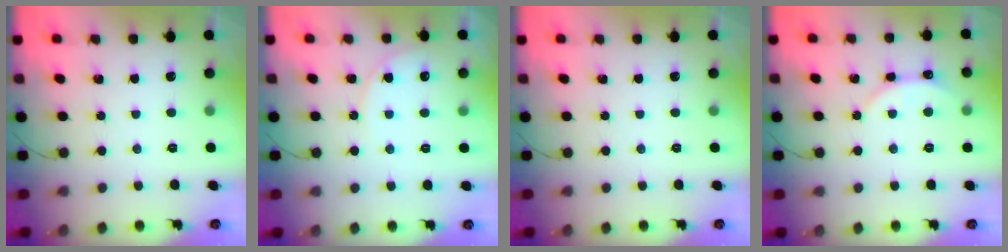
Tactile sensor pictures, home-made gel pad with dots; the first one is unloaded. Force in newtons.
{"total": 7.3, "press": 7.3, "slide": 0.4}
{"total": 0.0}
{"total": 2.9, "press": 2.9, "slide": 0.3}